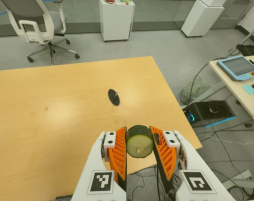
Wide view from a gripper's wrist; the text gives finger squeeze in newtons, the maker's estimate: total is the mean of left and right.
{"total": 11.0, "left": 10.0, "right": 12.0}